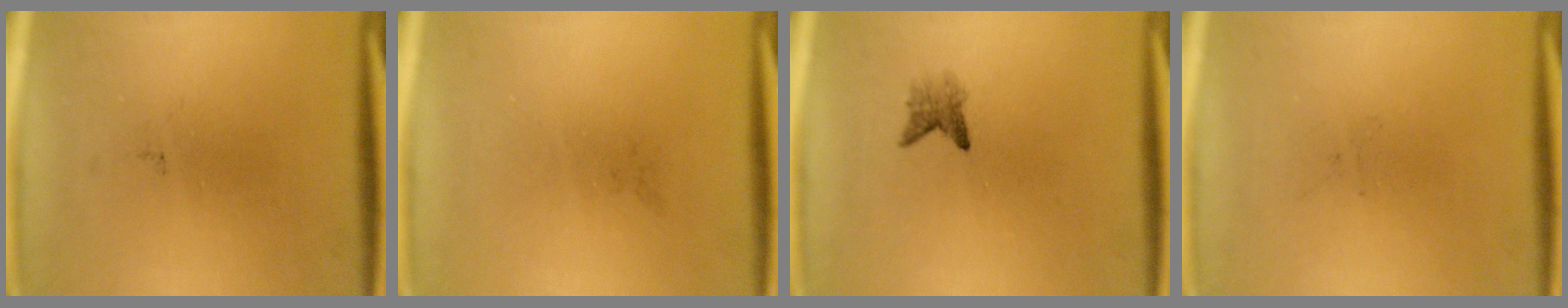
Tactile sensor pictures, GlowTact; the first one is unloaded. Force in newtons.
{"total": 0.0}
{"total": 1.8}
{"total": 0.0}